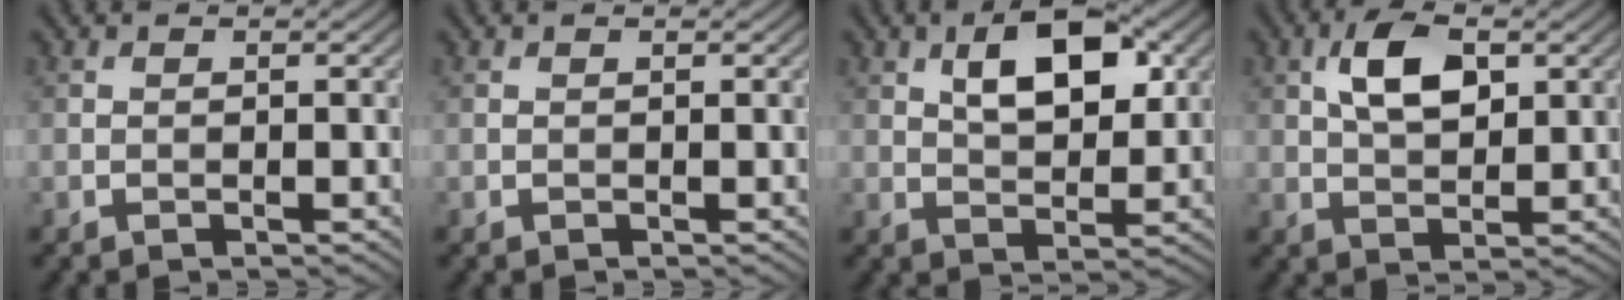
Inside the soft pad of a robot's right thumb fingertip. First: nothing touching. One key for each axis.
{"total": 0.0}
{"total": 7.9, "fx": 2.8, "fy": 4.0, "fz": 6.2, "tx": -0.103, "ty": 0.005, "tz": 0.044}
{"total": 6.2, "fx": 2.0, "fy": 3.2, "fz": 4.9, "tx": -0.101, "ty": 0.005, "tz": 0.034}